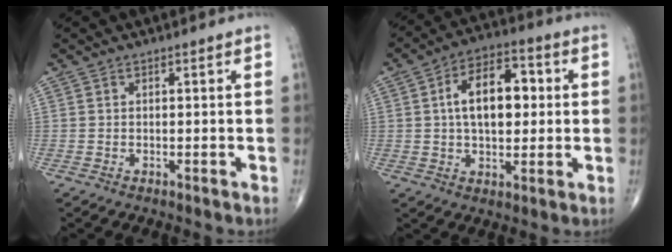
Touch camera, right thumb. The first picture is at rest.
{"total": 12.9, "force": [1.6, 7.4, 10.4], "torque": [-0.144, 0.019, 0.019]}